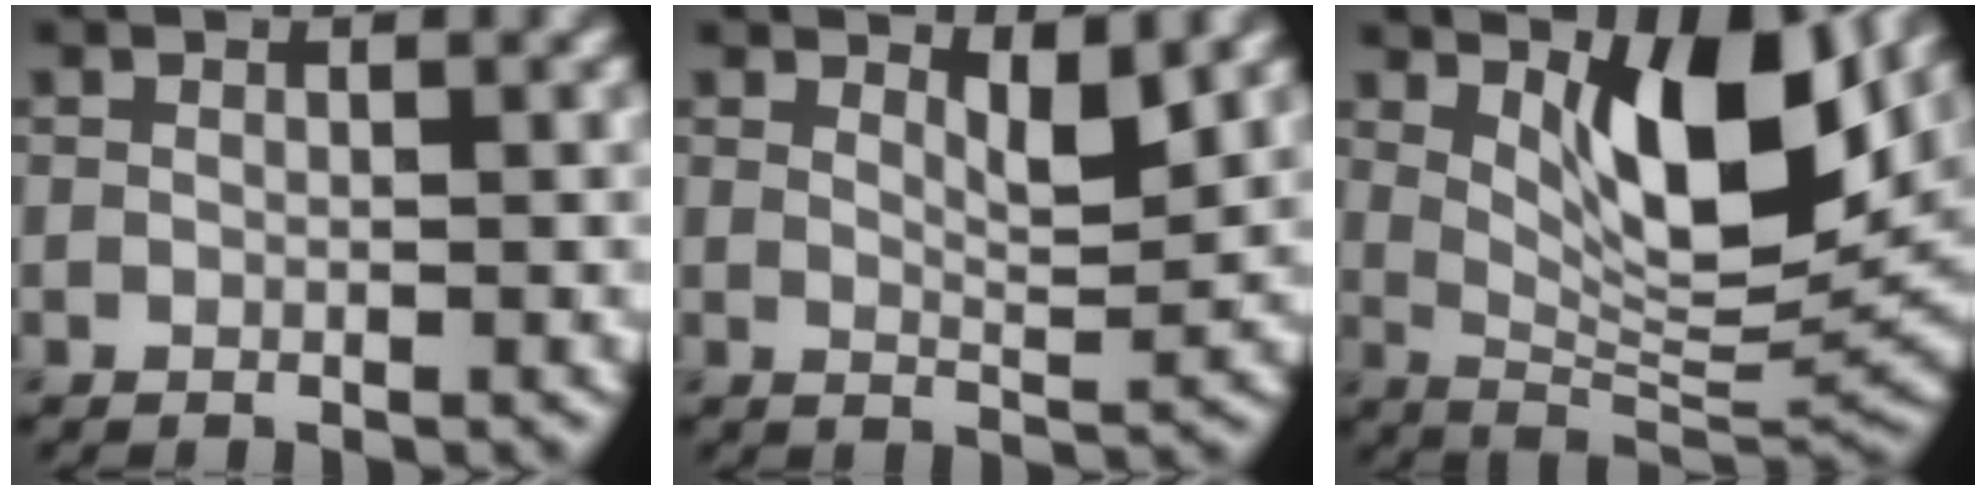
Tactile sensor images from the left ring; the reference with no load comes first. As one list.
[{"total": 2.6, "force": [1.6, 0.5, 2.0], "torque": [-0.029, -0.008, 0.028]}, {"total": 8.6, "force": [3.2, 3.0, 7.4], "torque": [-0.120, -0.014, 0.054]}]